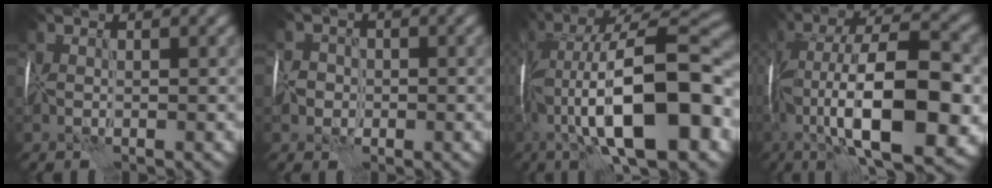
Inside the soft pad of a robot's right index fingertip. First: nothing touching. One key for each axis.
{"total": 3.0, "fx": -1.3, "fy": 2.6, "fz": 0.8, "tx": 0.001, "ty": 0.009, "tz": -0.037}
{"total": 15.3, "fx": -4.0, "fy": 4.7, "fz": 14.0, "tx": -0.215, "ty": 0.022, "tz": -0.072}
{"total": 15.0, "fx": -4.2, "fy": 5.3, "fz": 13.4, "tx": -0.216, "ty": 0.012, "tz": -0.077}